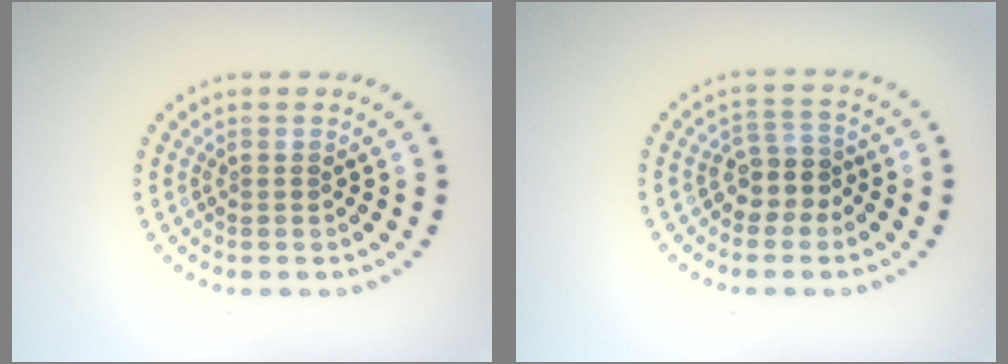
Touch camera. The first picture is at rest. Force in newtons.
{"total": 2.6, "press": 2.2, "slide": 1.5}